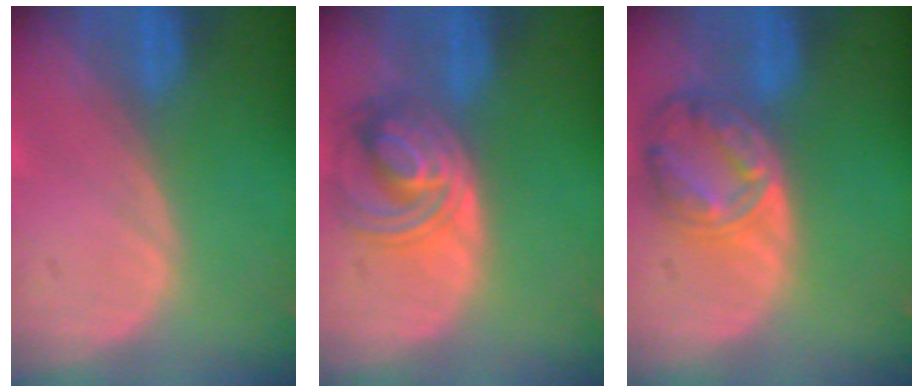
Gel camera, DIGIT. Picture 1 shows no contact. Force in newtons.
{"total": 6.4, "press": 6.3, "slide": 0.7}
{"total": 8.2, "press": 7.0, "slide": 4.2}